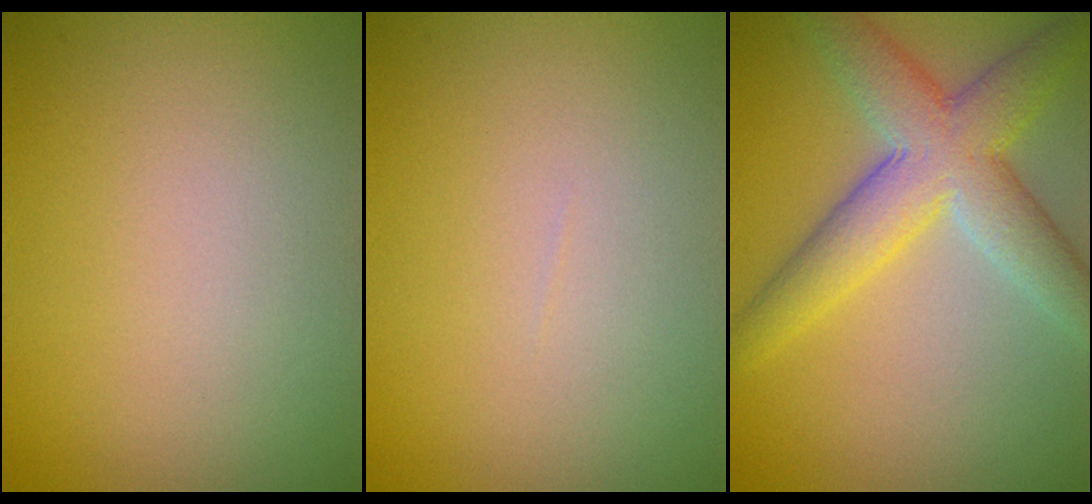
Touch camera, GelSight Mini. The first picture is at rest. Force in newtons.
{"total": 0.0}
{"total": 6.6, "press": 6.5, "slide": 0.4}